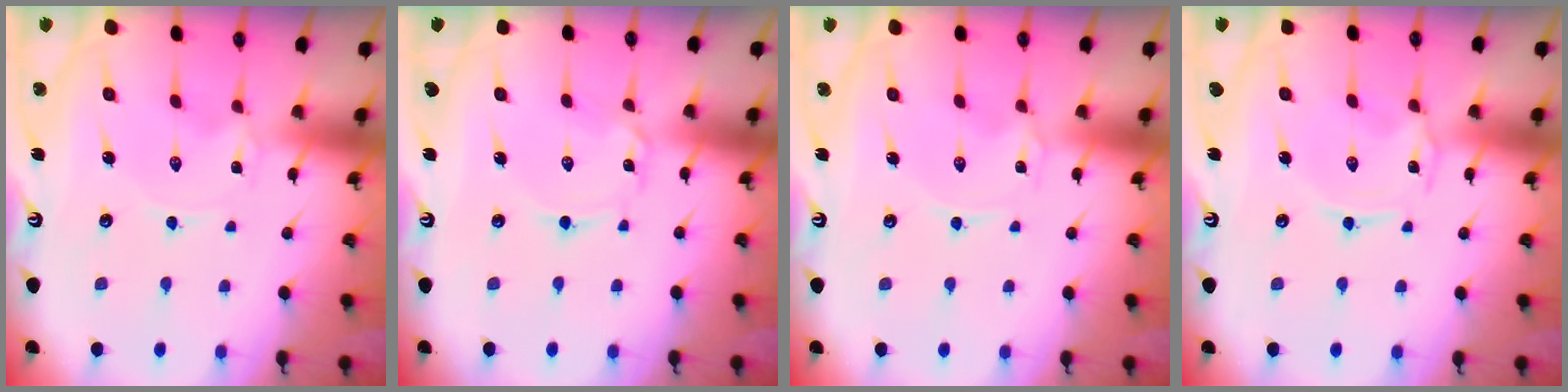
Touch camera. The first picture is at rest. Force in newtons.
{"total": 1.9, "press": 1.9, "slide": 0.2}
{"total": 0.0}
{"total": 1.2, "press": 1.2, "slide": 0.2}